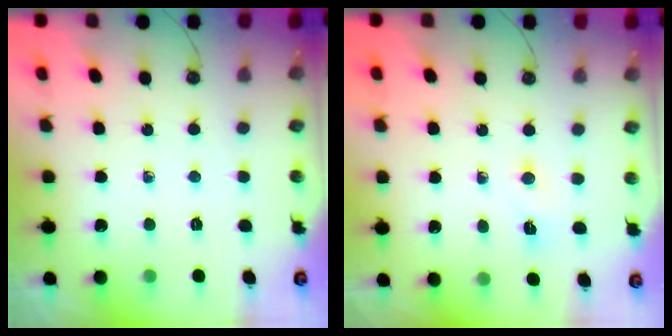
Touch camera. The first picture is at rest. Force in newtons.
{"total": 2.7, "press": 2.7, "slide": 0.5}